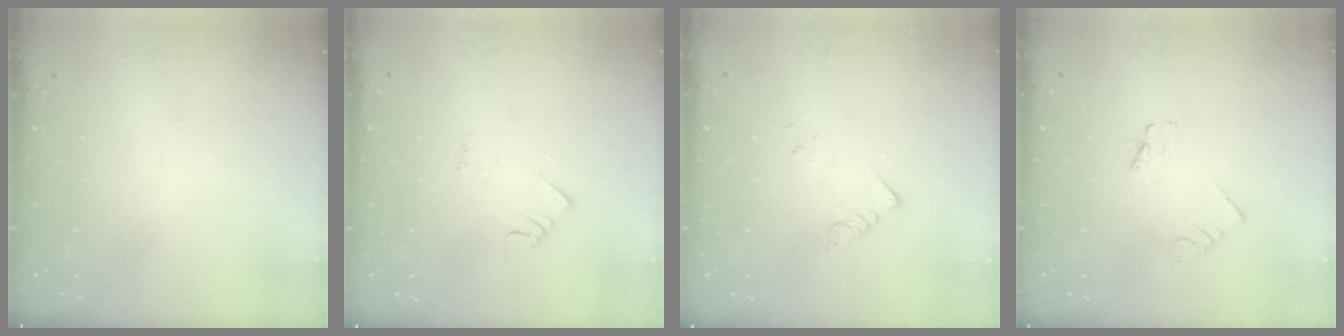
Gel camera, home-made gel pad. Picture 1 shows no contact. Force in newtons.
{"total": 1.5, "press": 1.5, "slide": 0.3}
{"total": 2.9, "press": 2.9, "slide": 0.4}
{"total": 1.6, "press": 1.6, "slide": 0.2}